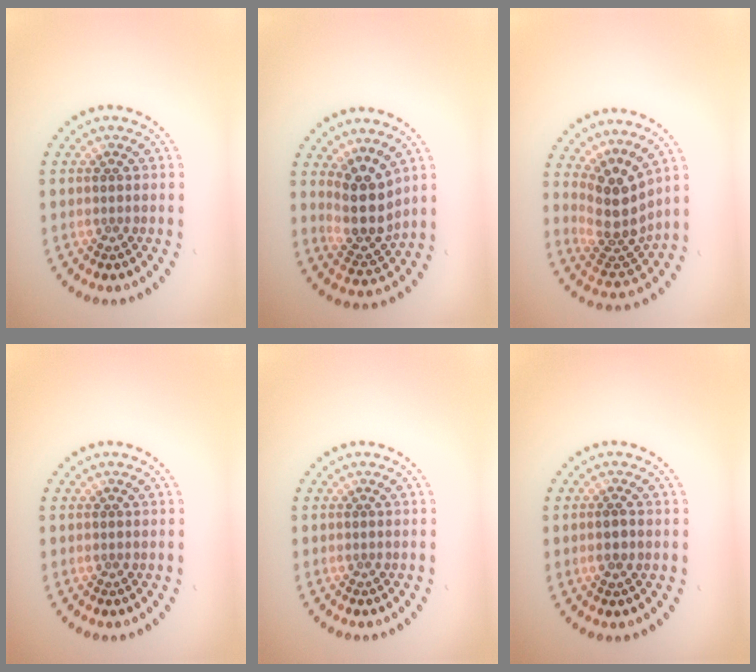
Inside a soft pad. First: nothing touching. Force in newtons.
{"total": 4.0, "press": 3.4, "slide": 2.2}
{"total": 4.3, "press": 3.2, "slide": 2.9}
{"total": 0.0}
{"total": 0.0}
{"total": 0.8, "press": 0.7, "slide": 0.4}